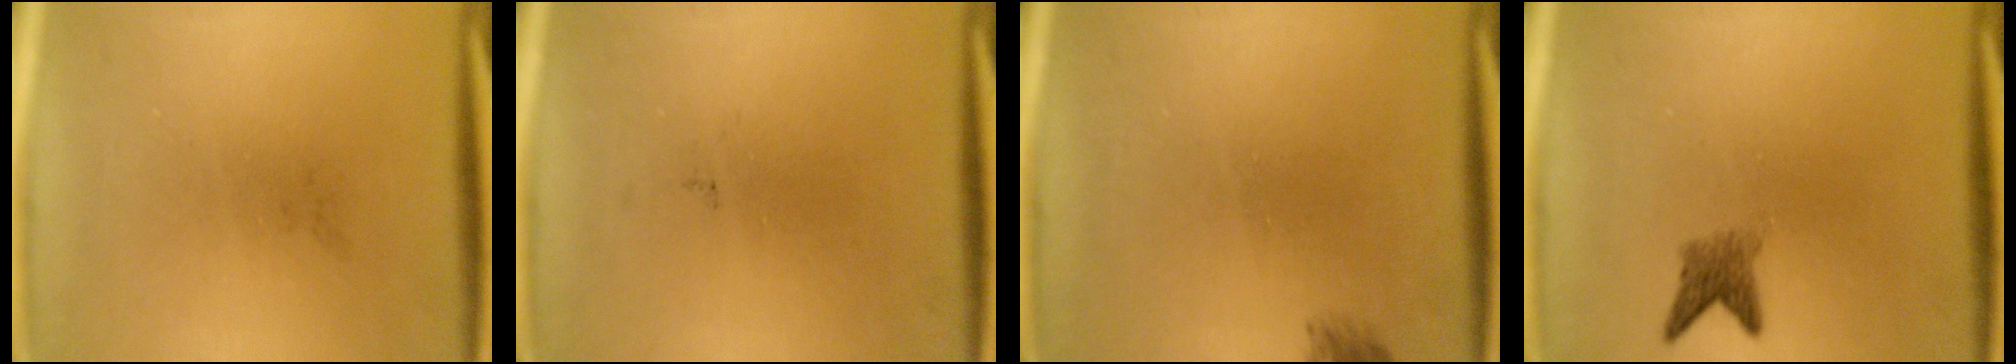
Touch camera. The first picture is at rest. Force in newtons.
{"total": 0.0}
{"total": 1.2}
{"total": 2.4}